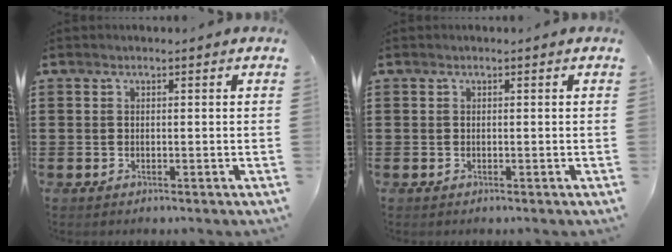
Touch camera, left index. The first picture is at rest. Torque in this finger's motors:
{"motor_torque": [0.00, 0.00, 0.00, 0.00]}